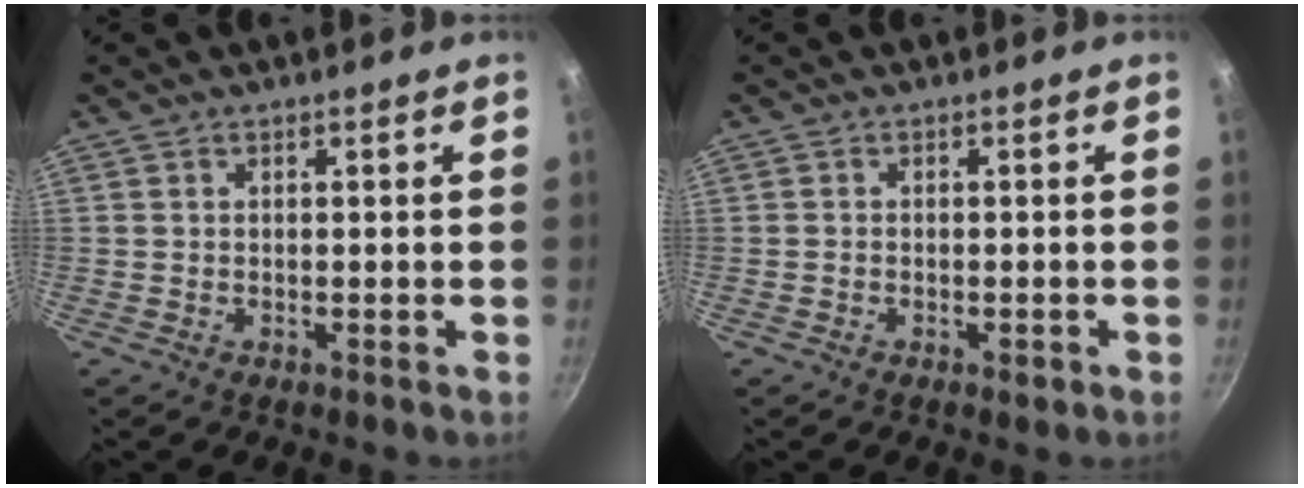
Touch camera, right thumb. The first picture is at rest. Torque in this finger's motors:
{"motor_torque": [0.38, -0.39, 0.21, 0.05, 0.03]}